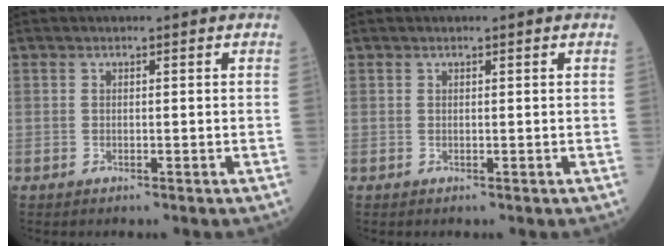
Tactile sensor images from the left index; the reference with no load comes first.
{"total": 0.7, "force": [0.7, 0.0, 0.2], "torque": [-0.007, 0.007, 0.012]}